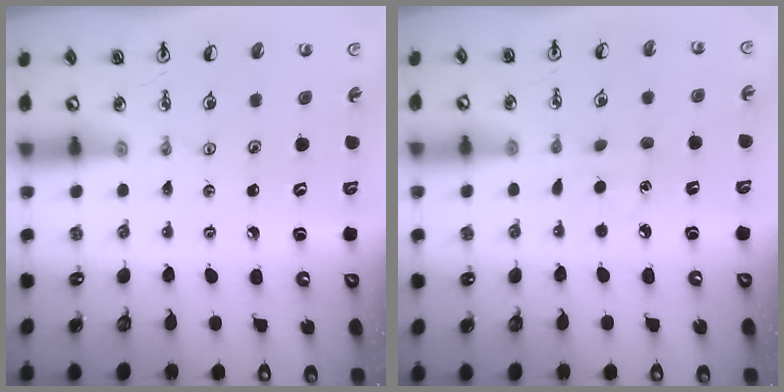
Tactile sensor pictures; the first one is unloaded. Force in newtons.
{"total": 4.5, "press": 4.5, "slide": 0.5}